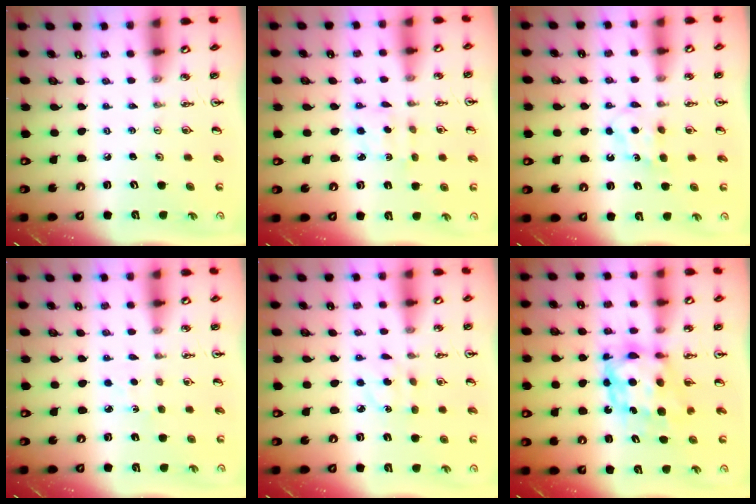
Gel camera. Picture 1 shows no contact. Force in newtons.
{"total": 1.8, "press": 1.7, "slide": 0.6}
{"total": 5.3, "press": 5.2, "slide": 0.6}
{"total": 2.9, "press": 2.9, "slide": 0.3}
{"total": 4.5, "press": 4.5, "slide": 0.6}
{"total": 7.7, "press": 7.7, "slide": 0.6}